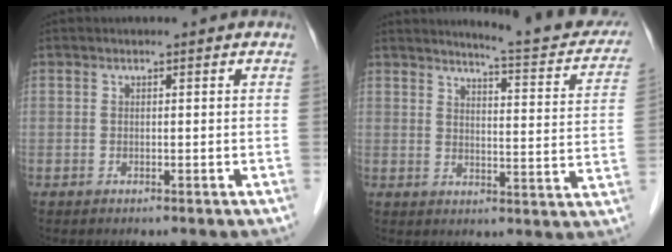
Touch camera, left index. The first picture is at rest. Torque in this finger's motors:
{"motor_torque": [0.64, -0.83, 0.23, 0.05]}